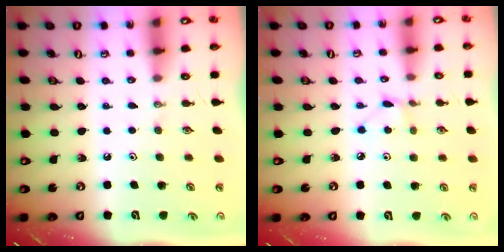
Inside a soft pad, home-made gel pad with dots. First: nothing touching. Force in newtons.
{"total": 2.7, "press": 2.7, "slide": 0.3}